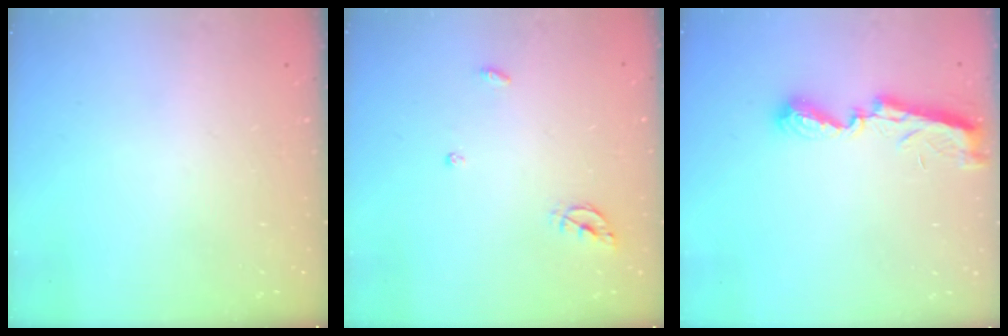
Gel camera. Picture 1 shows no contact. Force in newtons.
{"total": 5.5, "press": 5.5, "slide": 0.2}
{"total": 7.6, "press": 7.5, "slide": 0.3}